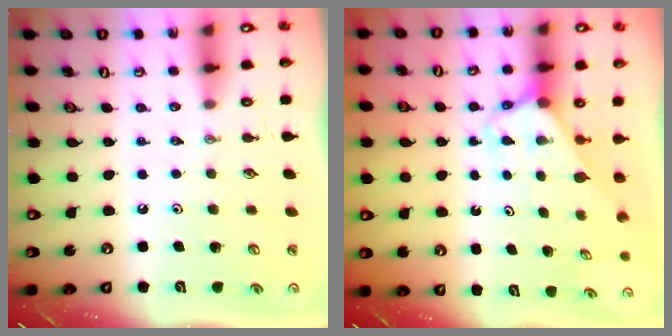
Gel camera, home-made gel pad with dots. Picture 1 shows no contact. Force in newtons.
{"total": 2.7, "press": 2.7, "slide": 0.1}